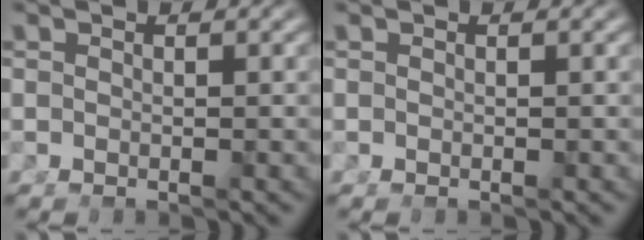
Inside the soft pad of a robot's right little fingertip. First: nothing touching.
{"total": 0.0}